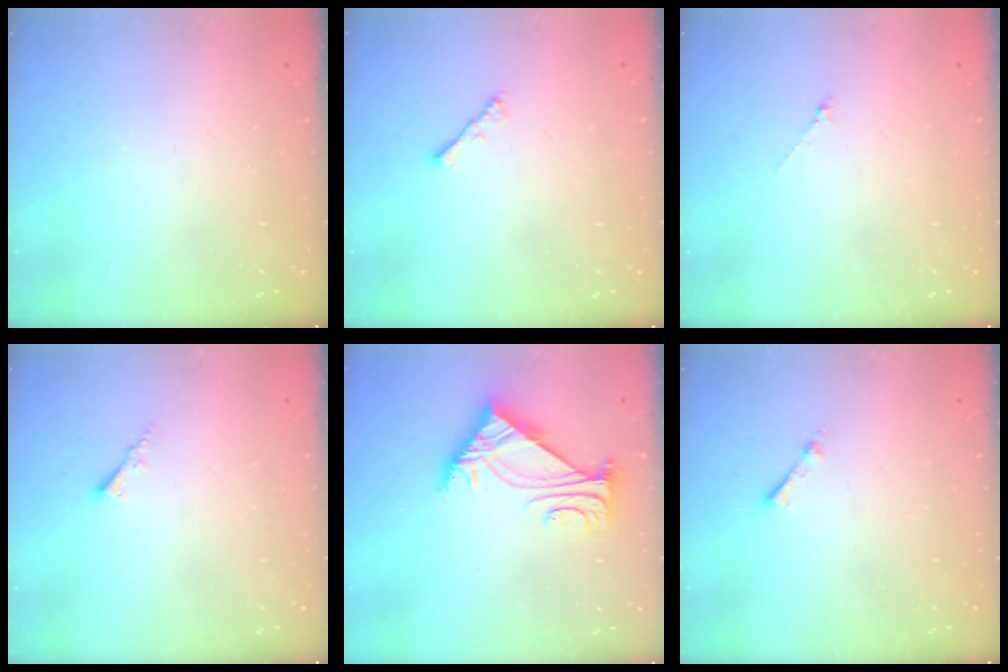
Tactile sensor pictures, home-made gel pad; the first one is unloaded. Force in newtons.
{"total": 2.2, "press": 2.1, "slide": 0.5}
{"total": 0.6, "press": 0.5, "slide": 0.3}
{"total": 1.8, "press": 1.7, "slide": 0.3}
{"total": 7.2, "press": 7.2, "slide": 1.1}
{"total": 1.7, "press": 1.7, "slide": 0.2}